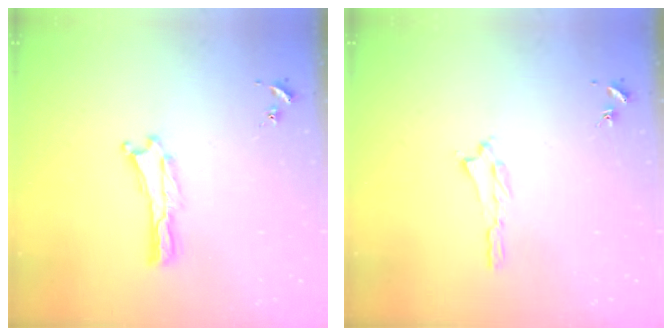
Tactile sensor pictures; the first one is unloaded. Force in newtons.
{"total": 1.2, "press": 1.2, "slide": 0.3}